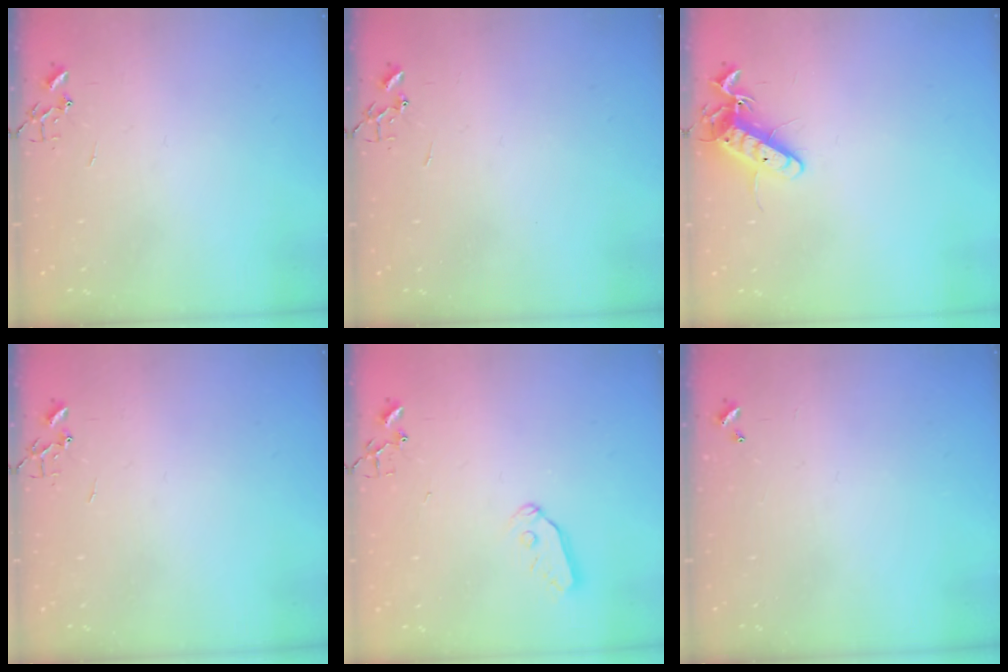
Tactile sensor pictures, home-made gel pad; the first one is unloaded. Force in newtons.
{"total": 0.0}
{"total": 11.4, "press": 11.4, "slide": 0.9}
{"total": 0.0}
{"total": 7.4, "press": 7.4, "slide": 0.5}
{"total": 0.0}